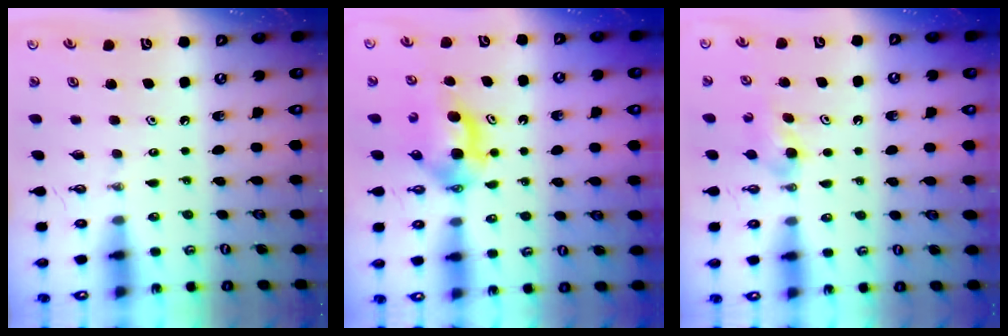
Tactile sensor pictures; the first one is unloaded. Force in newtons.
{"total": 5.8, "press": 5.7, "slide": 1.2}
{"total": 3.5, "press": 3.5, "slide": 0.5}